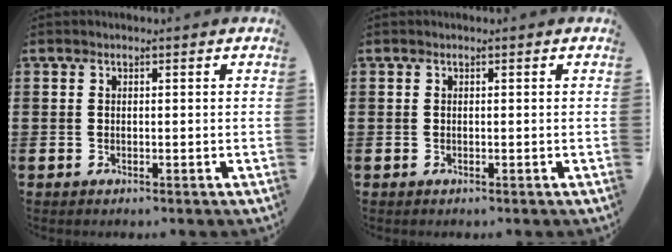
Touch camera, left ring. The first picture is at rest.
{"total": 0.0}